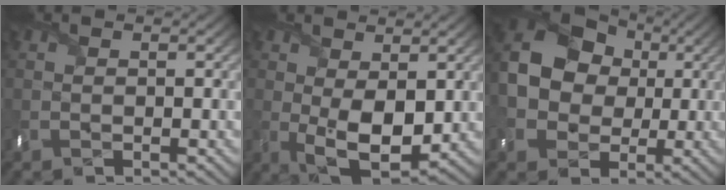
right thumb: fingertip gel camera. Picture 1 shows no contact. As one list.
[{"total": 7.9, "force": [-0.1, 4.3, 6.6], "torque": [-0.133, -0.018, 0.004]}, {"total": 13.8, "force": [1.0, 11.5, 7.6], "torque": [-0.192, 0.013, 0.003]}]